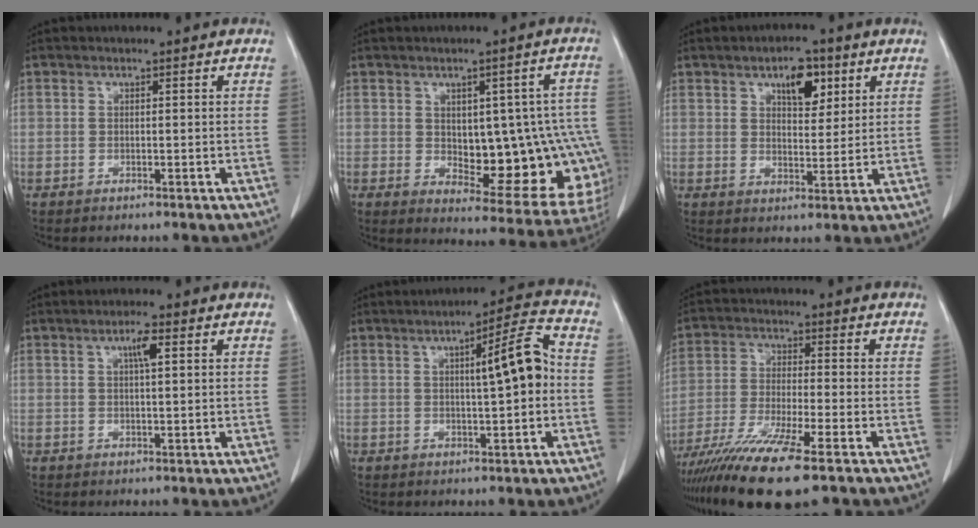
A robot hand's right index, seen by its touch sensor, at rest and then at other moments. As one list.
[{"total": 17.3, "force": [-1.3, 7.0, 15.8], "torque": [-0.142, 0.021, 0.012]}, {"total": 6.3, "force": [3.2, 2.8, 4.6], "torque": [-0.071, 0.005, 0.050]}, {"total": 2.8, "force": [1.0, 0.4, 2.6], "torque": [-0.046, 0.002, 0.017]}, {"total": 7.9, "force": [0.4, 0.7, 7.9], "torque": [-0.115, 0.018, 0.003]}, {"total": 13.1, "force": [-9.0, 0.6, 9.4], "torque": [-0.181, -0.034, -0.158]}]